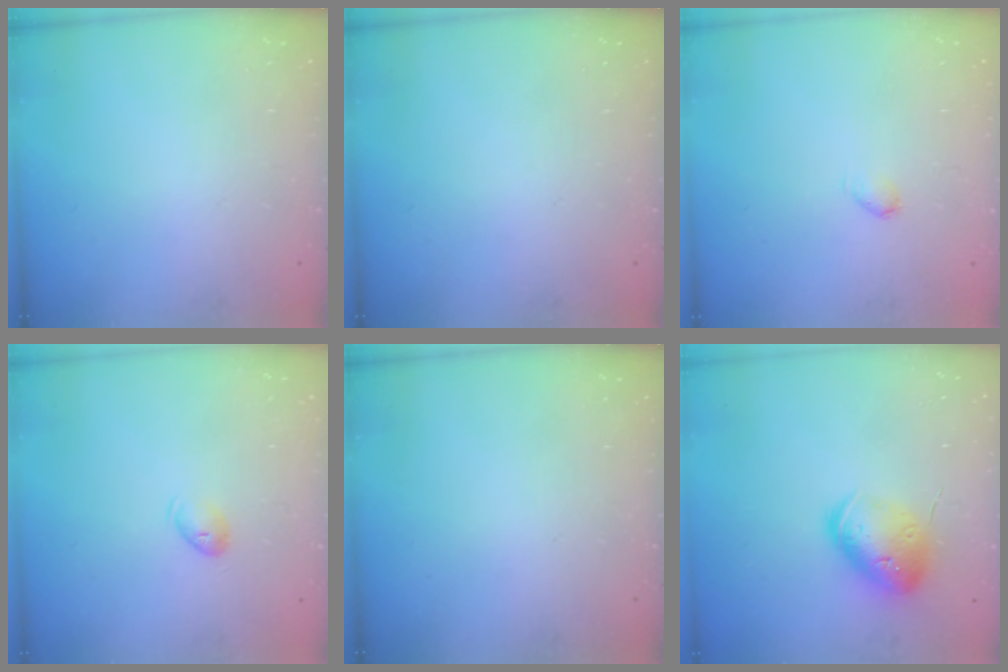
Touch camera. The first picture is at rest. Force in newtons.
{"total": 0.0}
{"total": 2.3, "press": 2.3, "slide": 0.4}
{"total": 5.7, "press": 5.6, "slide": 1.1}
{"total": 0.0}
{"total": 16.0, "press": 15.9, "slide": 2.1}